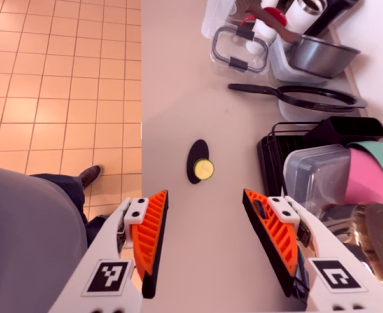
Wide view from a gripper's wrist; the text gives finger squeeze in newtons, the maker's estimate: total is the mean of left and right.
{"total": 0.0}